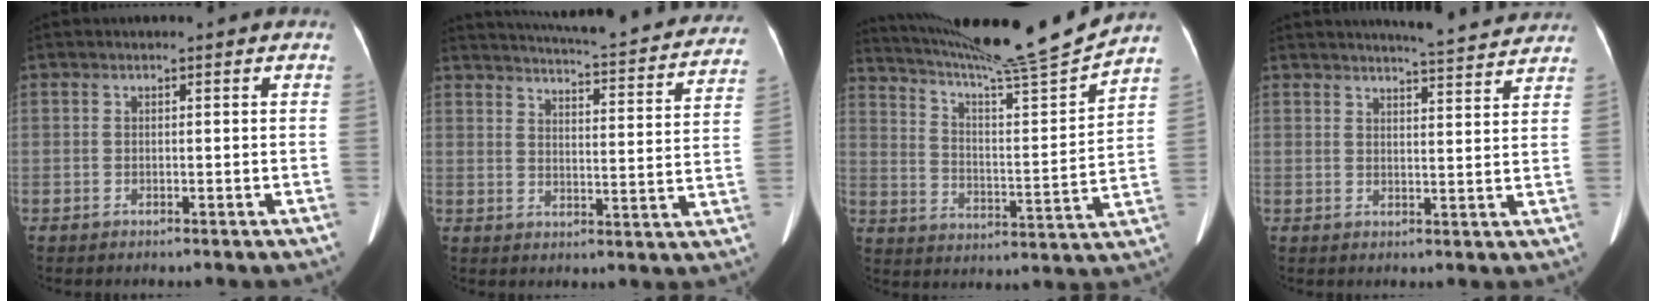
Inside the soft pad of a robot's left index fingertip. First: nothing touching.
{"total": 27.2, "force": [25.1, 3.2, 10.0], "torque": [-0.153, -0.057, 0.300]}
{"total": 18.4, "force": [16.8, -2.5, 7.1], "torque": [-0.123, -0.042, 0.257]}
{"total": 9.6, "force": [9.2, 0.1, 2.5], "torque": [-0.040, -0.001, 0.107]}